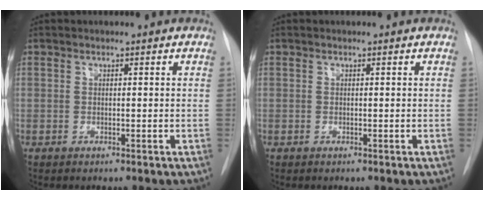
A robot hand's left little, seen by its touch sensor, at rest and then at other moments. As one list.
[{"total": 0.0}]